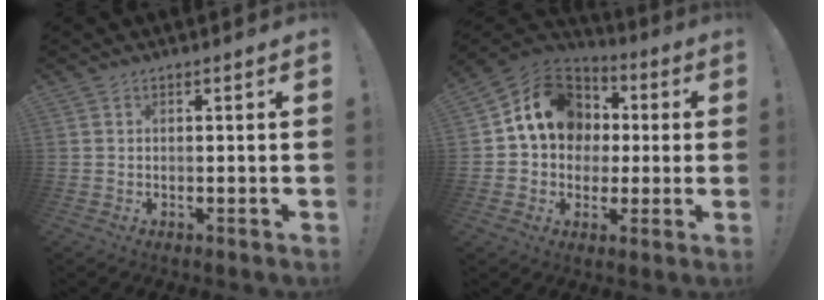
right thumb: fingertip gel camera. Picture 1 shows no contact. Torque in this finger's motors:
{"motor_torque": [1.37, 2.21, 0.27, -0.17, 0.08]}